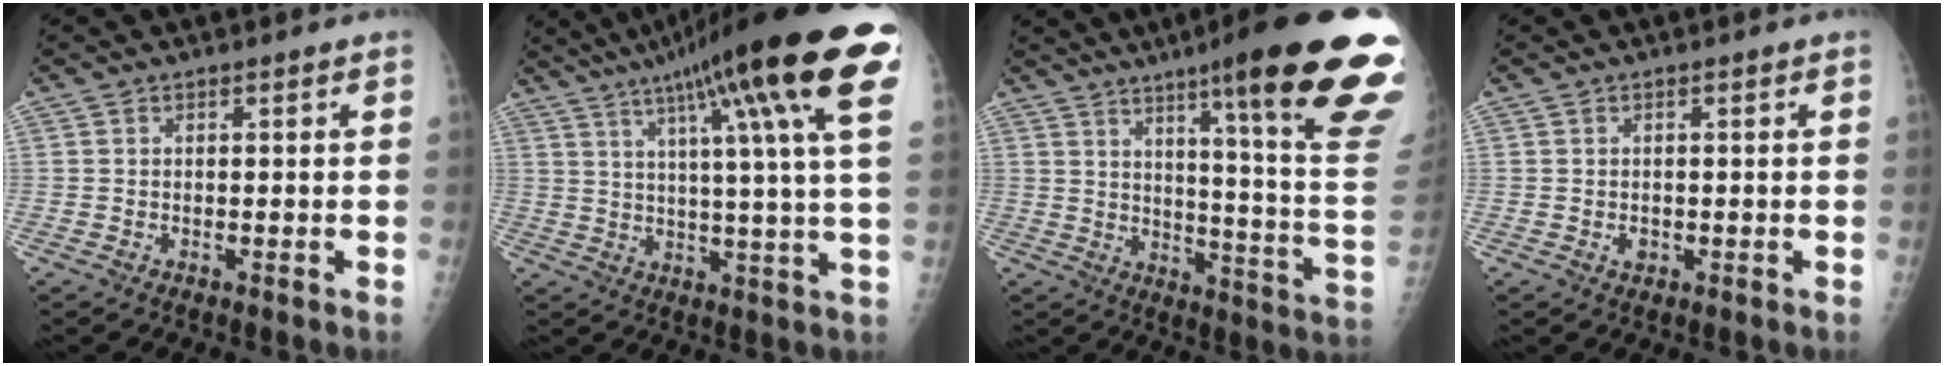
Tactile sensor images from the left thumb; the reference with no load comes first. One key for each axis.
{"total": 24.5, "fx": 12.3, "fy": 2.5, "fz": 21.0, "tx": -0.308, "ty": -0.005, "tz": 0.164}
{"total": 27.7, "fx": 16.3, "fy": 2.5, "fz": 22.3, "tx": -0.243, "ty": -0.079, "tz": 0.224}
{"total": 1.4, "fx": -0.2, "fy": 1.1, "fz": 0.7, "tx": -0.007, "ty": 0.001, "tz": 0.000}